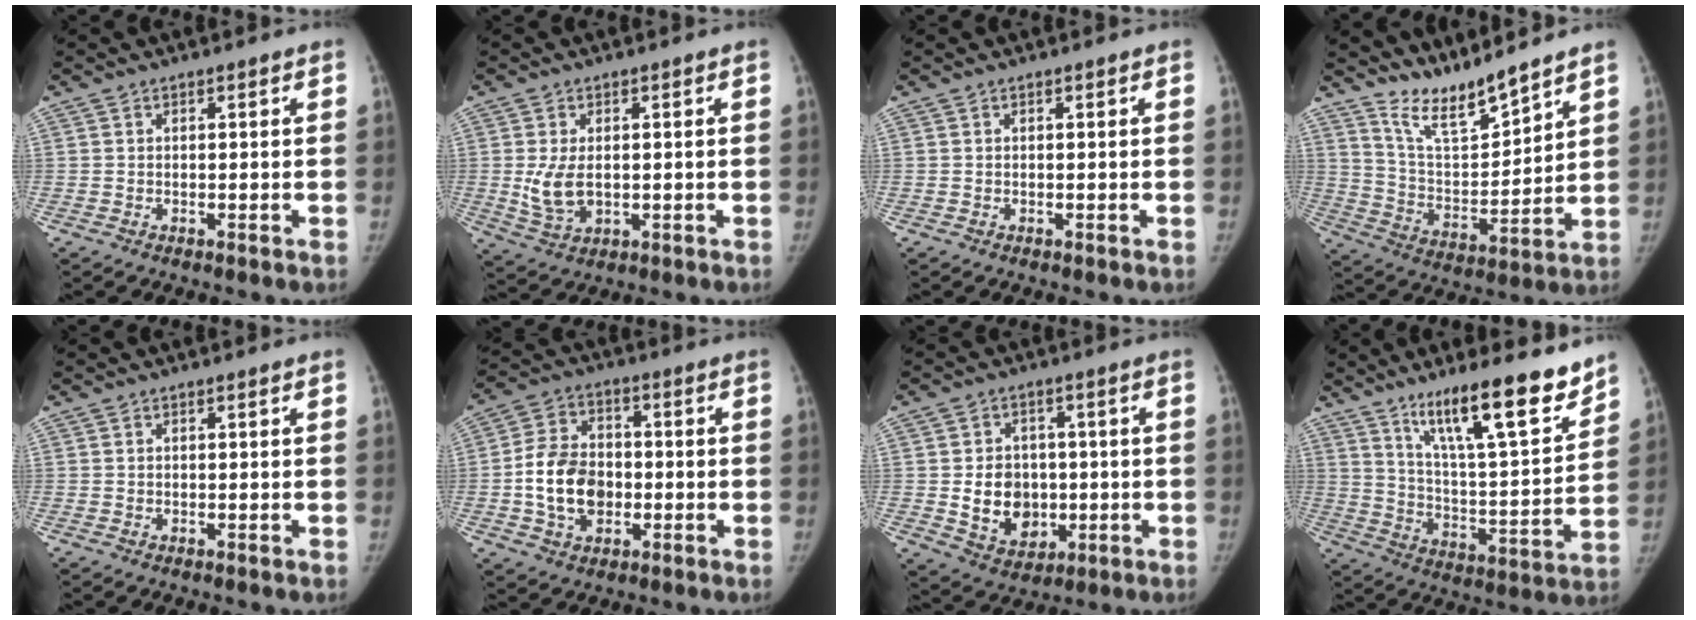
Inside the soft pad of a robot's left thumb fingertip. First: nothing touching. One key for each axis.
{"total": 6.5, "fx": 0.0, "fy": 4.1, "fz": 5.1, "tx": -0.093, "ty": -0.007, "tz": 0.011}
{"total": 0.0}
{"total": 11.3, "fx": 10.2, "fy": 1.6, "fz": 4.5, "tx": -0.066, "ty": -0.077, "tz": 0.203}
{"total": 0.0}
{"total": 12.2, "fx": -1.8, "fy": 8.9, "fz": 8.1, "tx": -0.127, "ty": 0.019, "tz": -0.034}
{"total": 10.7, "fx": -0.9, "fy": 8.6, "fz": 6.2, "tx": -0.062, "ty": -0.002, "tz": 0.000}
{"total": 19.5, "fx": 13.9, "fy": 3.7, "fz": 13.2, "tx": -0.181, "ty": -0.083, "tz": 0.233}